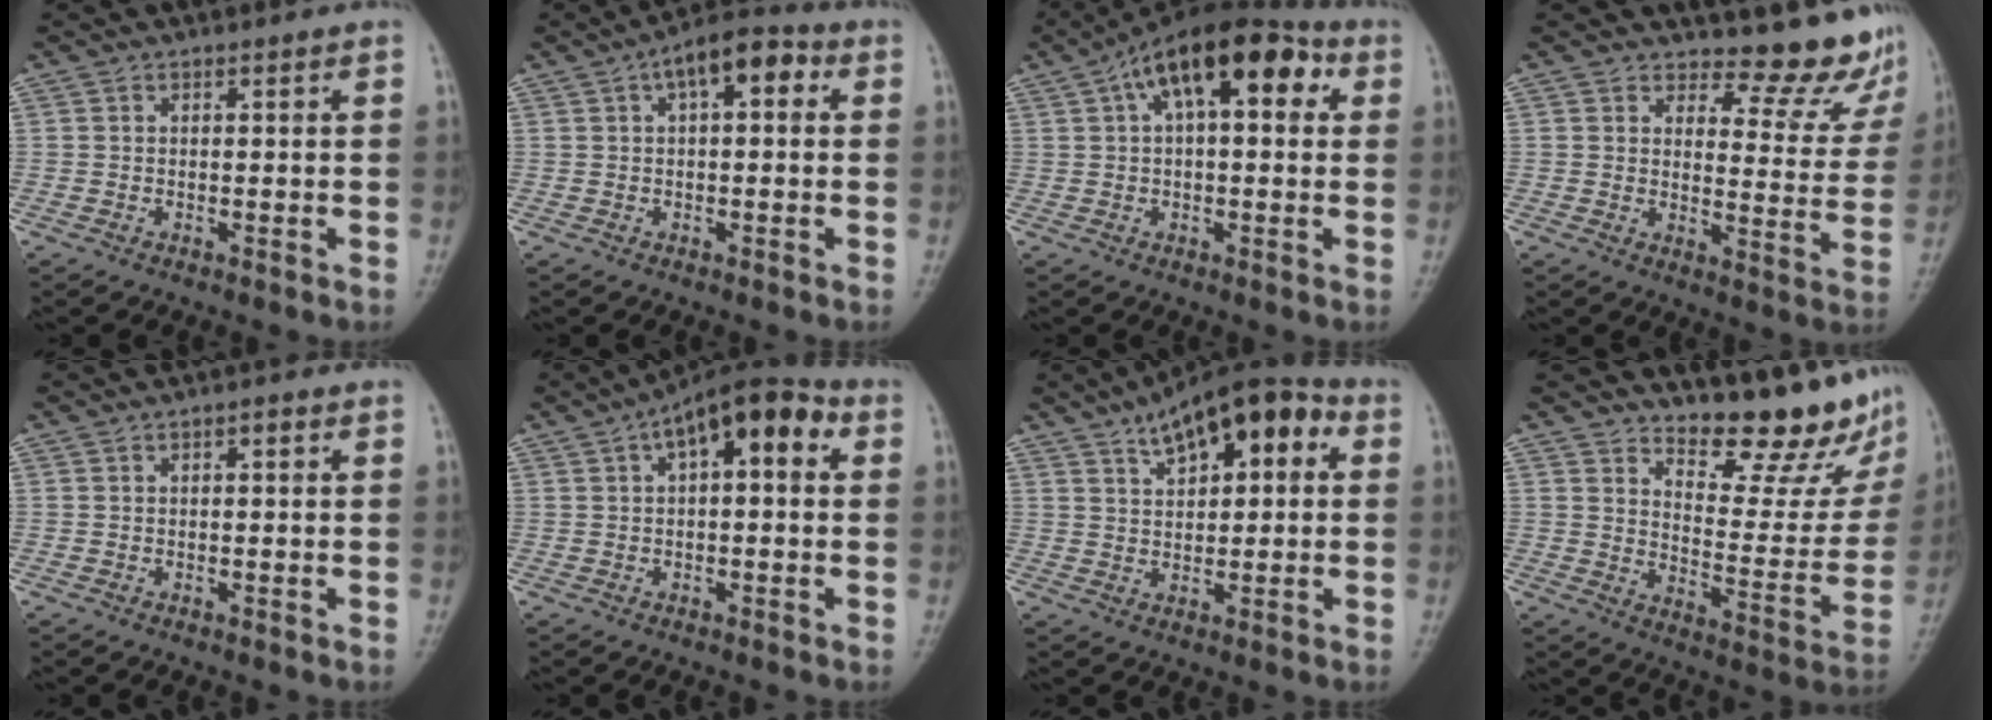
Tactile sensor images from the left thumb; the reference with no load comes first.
{"total": 8.9, "force": [2.8, 4.2, 7.3], "torque": [-0.094, 0.028, 0.032]}
{"total": 15.9, "force": [5.5, 7.4, 12.9], "torque": [-0.172, 0.034, 0.074]}
{"total": 10.1, "force": [9.7, 2.6, 1.5], "torque": [0.016, -0.107, 0.108]}
{"total": 1.4, "force": [0.5, 0.6, 1.1], "torque": [-0.012, 0.003, 0.004]}
{"total": 12.9, "force": [4.4, 5.7, 10.7], "torque": [-0.136, 0.032, 0.057]}
{"total": 14.5, "force": [5.9, 6.6, 11.5], "torque": [-0.138, 0.015, 0.083]}
{"total": 17.3, "force": [13.6, 5.5, 9.1], "torque": [-0.075, -0.115, 0.181]}